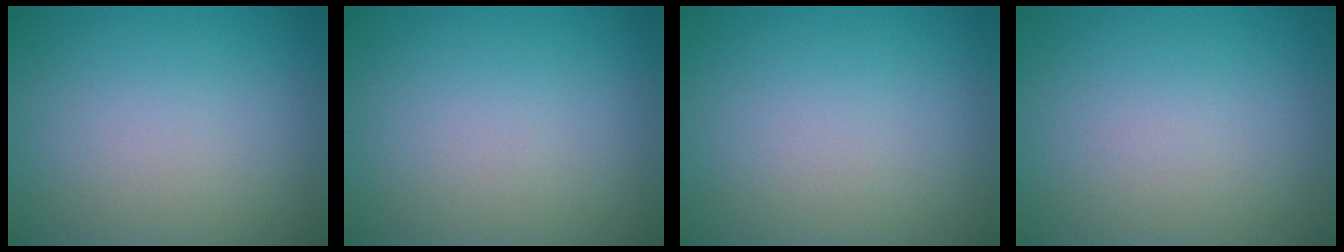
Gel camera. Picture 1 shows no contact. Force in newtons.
{"total": 0.0}
{"total": 0.0}
{"total": 0.0}